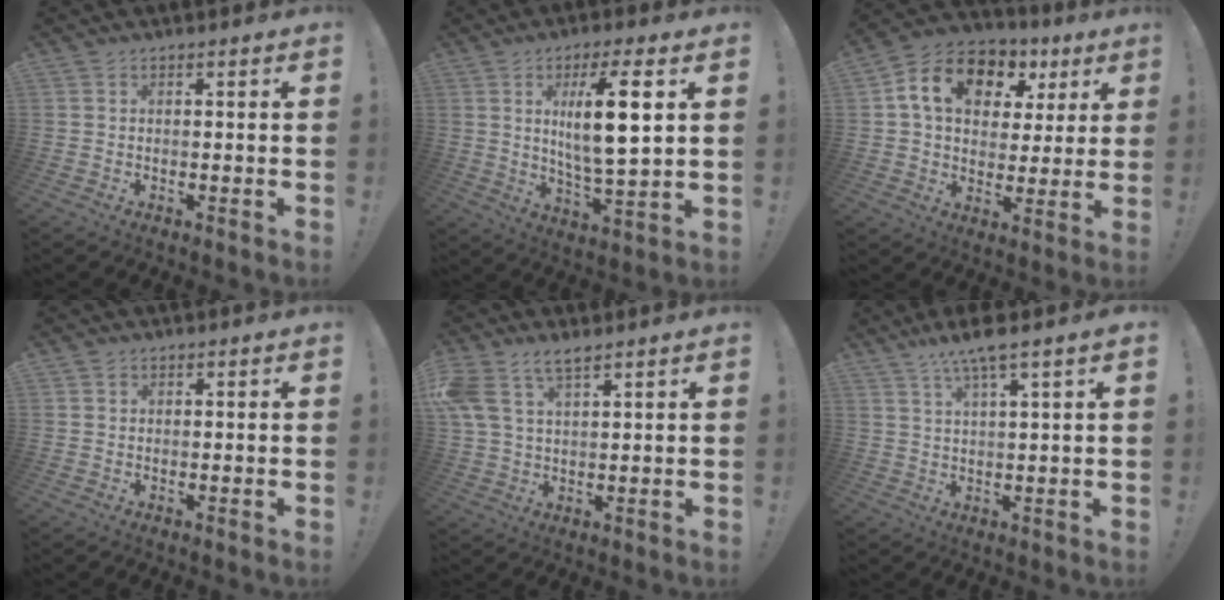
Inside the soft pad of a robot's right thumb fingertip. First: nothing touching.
{"total": 13.8, "force": [3.7, 2.9, 13.0], "torque": [-0.221, -0.016, 0.047]}
{"total": 15.6, "force": [6.0, 11.1, 9.2], "torque": [-0.144, -0.008, 0.111]}
{"total": 0.7, "force": [0.4, 0.6, 0.0], "torque": [0.009, -0.003, 0.007]}
{"total": 7.1, "force": [4.9, 3.1, 4.2], "torque": [-0.090, -0.015, 0.094]}
{"total": 7.1, "force": [4.8, 0.3, 5.2], "torque": [-0.096, -0.022, 0.079]}